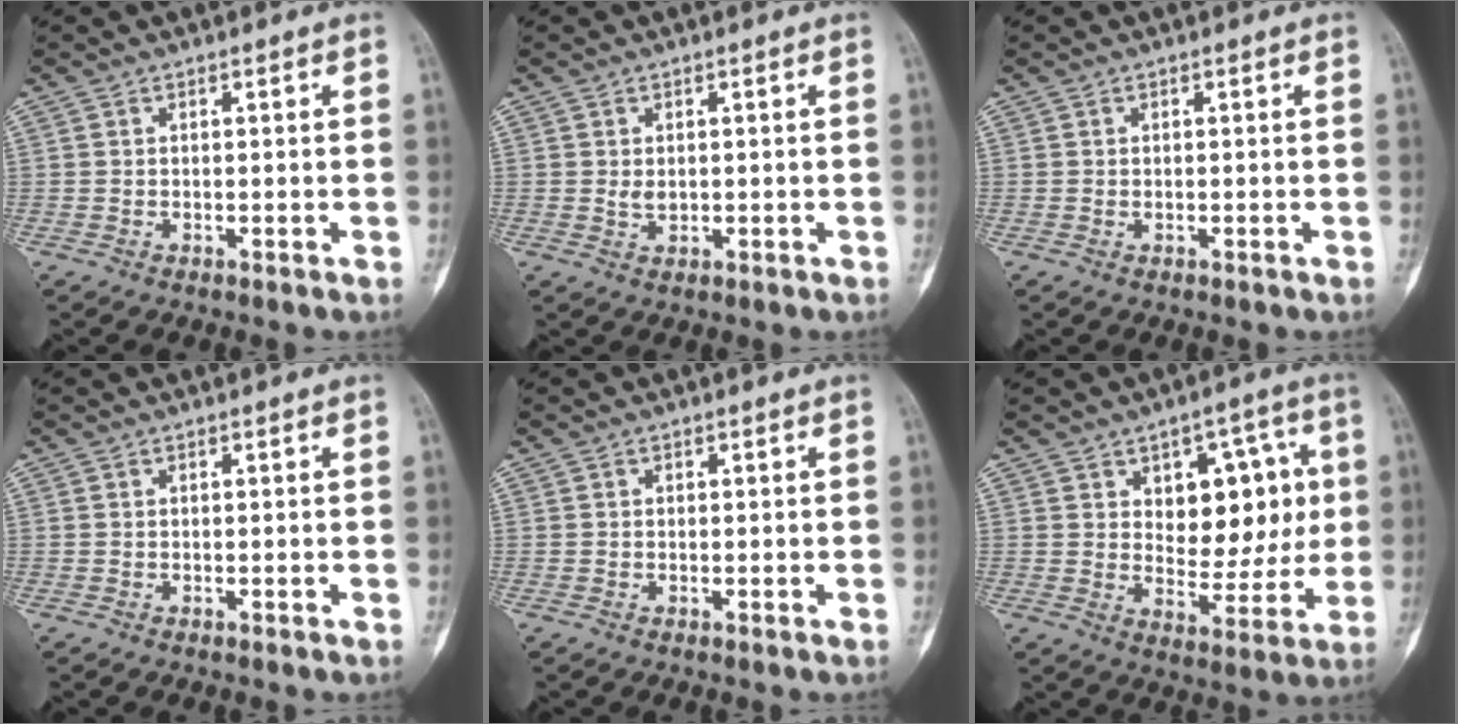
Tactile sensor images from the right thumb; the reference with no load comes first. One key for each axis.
{"total": 1.8, "fx": 0.2, "fy": 1.2, "fz": 1.3, "tx": -0.018, "ty": -0.003, "tz": 0.006}
{"total": 0.0}
{"total": 0.0}
{"total": 0.0}
{"total": 13.5, "fx": 3.2, "fy": 8.2, "fz": 10.2, "tx": -0.081, "ty": -0.009, "tz": 0.050}